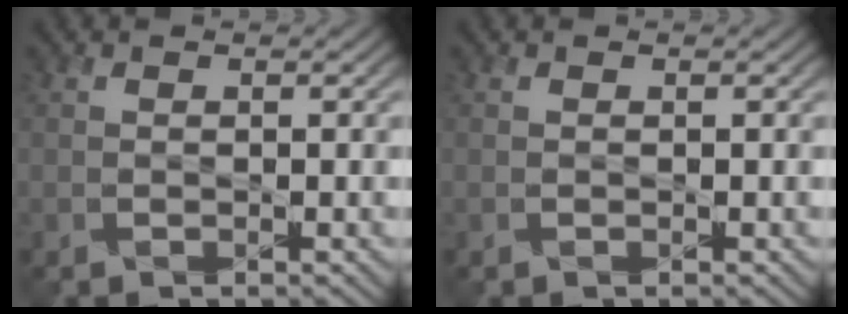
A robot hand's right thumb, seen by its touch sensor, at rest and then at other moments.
{"total": 0.0}